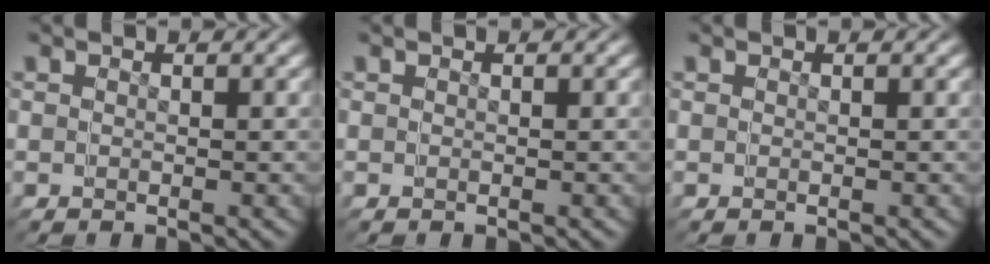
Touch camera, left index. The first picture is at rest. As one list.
[{"total": 0.0}, {"total": 0.0}]